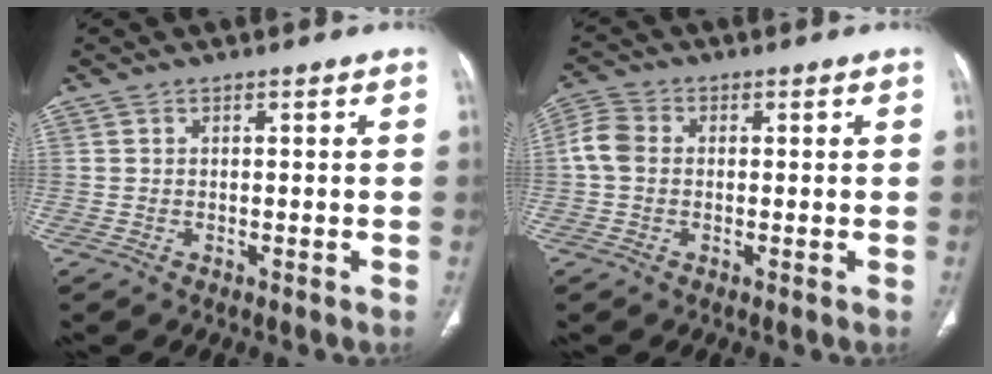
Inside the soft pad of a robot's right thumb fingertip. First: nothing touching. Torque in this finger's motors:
{"motor_torque": [0.27, 0.15, 0.51, -0.53, 0.08]}